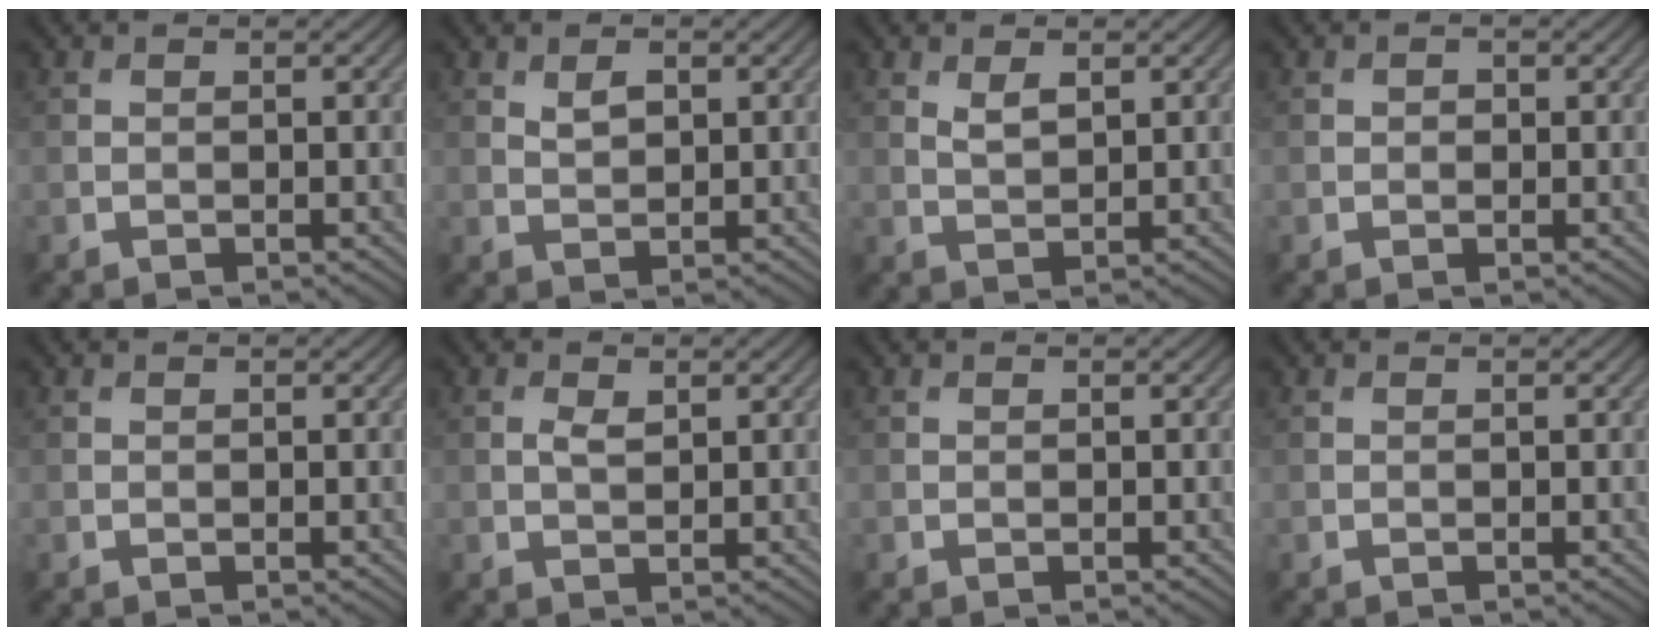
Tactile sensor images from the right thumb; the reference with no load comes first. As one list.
[{"total": 2.1, "force": [0.9, 1.1, 1.4], "torque": [-0.028, -0.002, 0.019]}, {"total": 2.1, "force": [1.1, 1.0, 1.6], "torque": [-0.034, -0.004, 0.026]}, {"total": 0.7, "force": [0.0, 0.6, 0.3], "torque": [-0.003, -0.004, -0.004]}, {"total": 0.0}, {"total": 1.5, "force": [0.5, 0.8, 1.2], "torque": [-0.027, -0.002, 0.010]}, {"total": 0.0}, {"total": 0.0}]